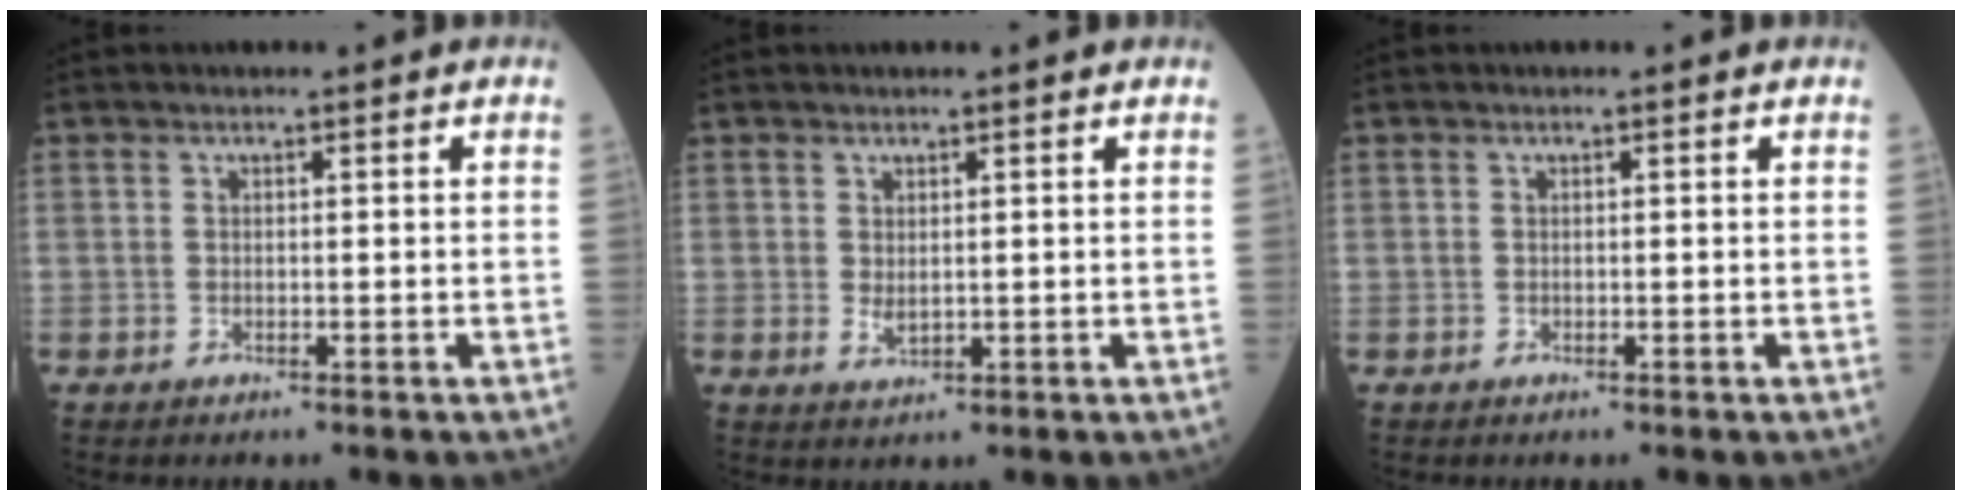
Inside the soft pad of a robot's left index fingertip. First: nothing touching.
{"total": 1.9, "force": [0.6, 0.8, 1.6], "torque": [-0.036, 0.001, 0.018]}
{"total": 0.0}